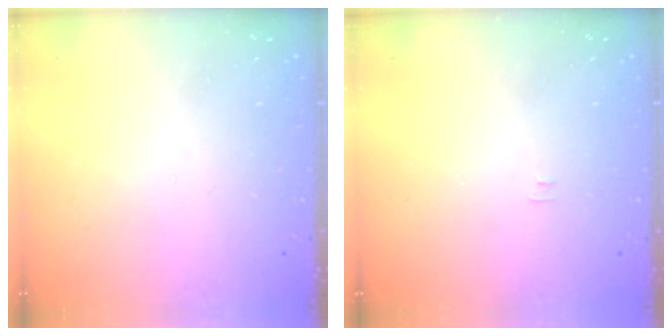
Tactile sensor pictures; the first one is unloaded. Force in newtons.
{"total": 2.9, "press": 2.9, "slide": 0.3}